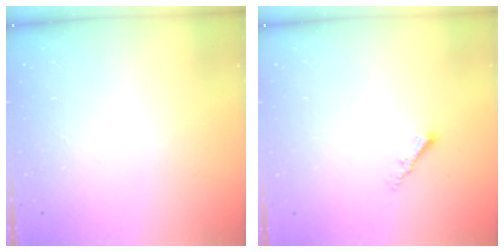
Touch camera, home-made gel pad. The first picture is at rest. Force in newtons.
{"total": 2.2, "press": 2.2, "slide": 0.4}